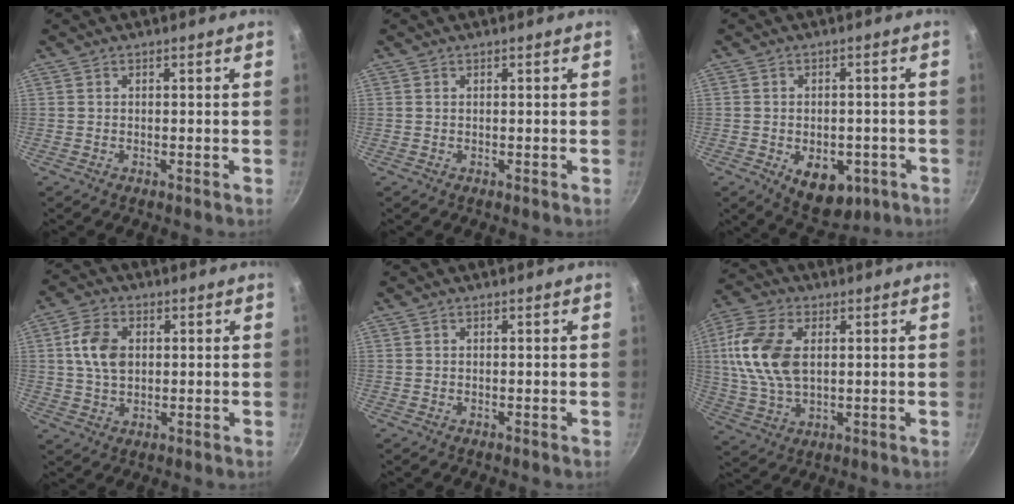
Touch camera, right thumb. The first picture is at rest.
{"total": 0.0}
{"total": 10.0, "force": [-3.5, 6.4, 6.8], "torque": [-0.062, 0.007, -0.032]}
{"total": 8.1, "force": [1.2, 5.6, 5.8], "torque": [-0.097, 0.009, 0.020]}
{"total": 0.0}
{"total": 14.2, "force": [2.3, 8.5, 11.1], "torque": [-0.215, 0.001, 0.041]}